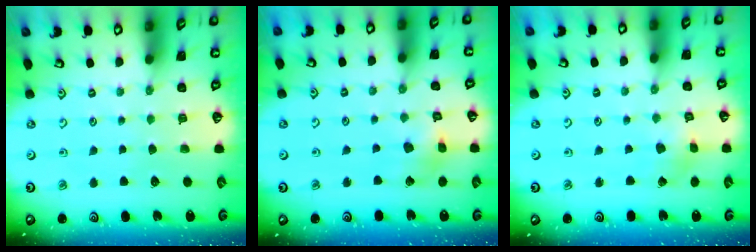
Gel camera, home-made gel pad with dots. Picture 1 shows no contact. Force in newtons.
{"total": 7.8, "press": 7.7, "slide": 1.0}
{"total": 1.5, "press": 1.5, "slide": 0.2}